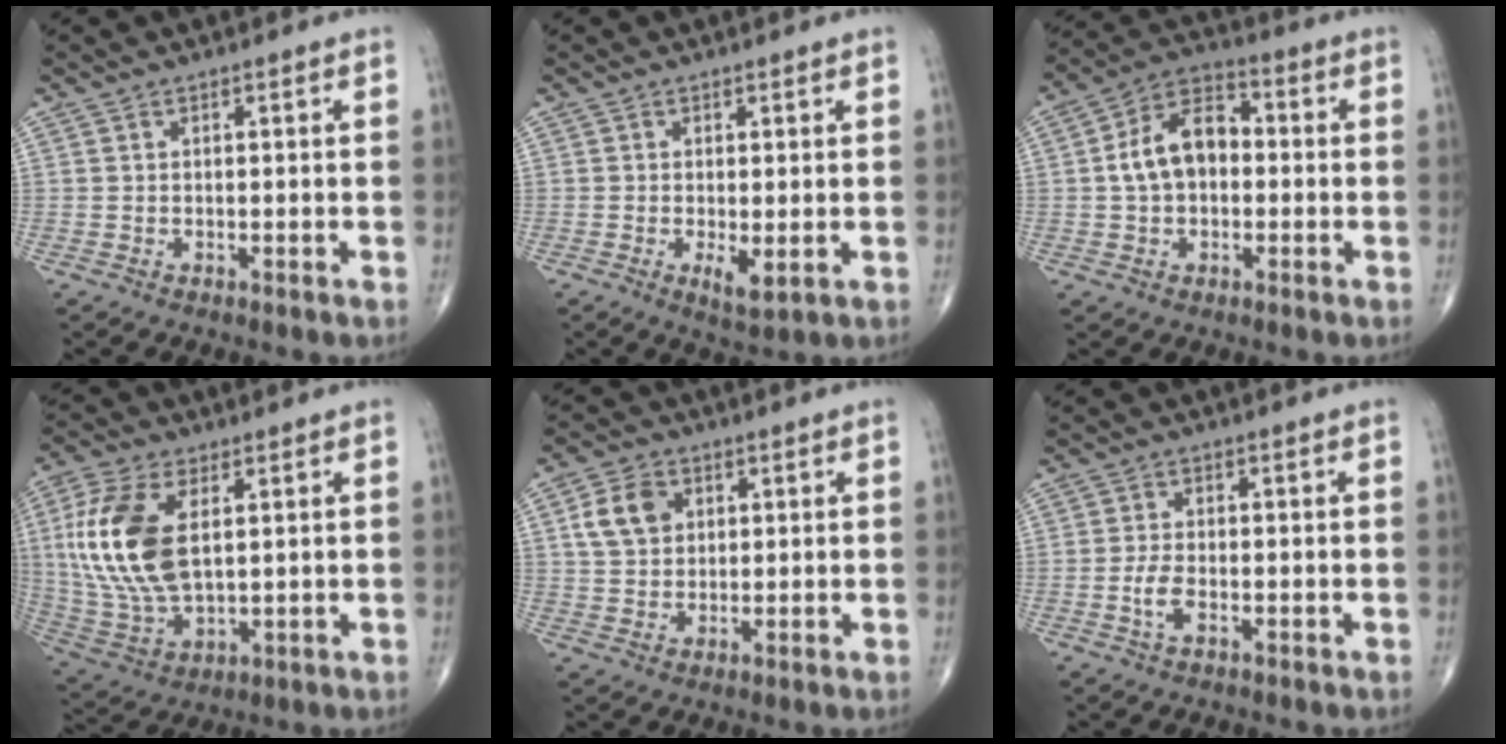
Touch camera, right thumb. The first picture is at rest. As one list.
[{"total": 3.2, "force": [-0.5, 1.1, 3.0], "torque": [-0.049, -0.010, -0.004]}, {"total": 11.0, "force": [0.2, 7.4, 8.2], "torque": [-0.133, 0.031, -0.008]}, {"total": 17.8, "force": [3.4, 9.5, 14.6], "torque": [-0.319, -0.012, 0.069]}, {"total": 7.2, "force": [2.2, 5.5, 4.2], "torque": [-0.061, 0.000, 0.040]}, {"total": 3.3, "force": [-1.1, 1.5, 2.7], "torque": [-0.060, 0.006, -0.021]}]